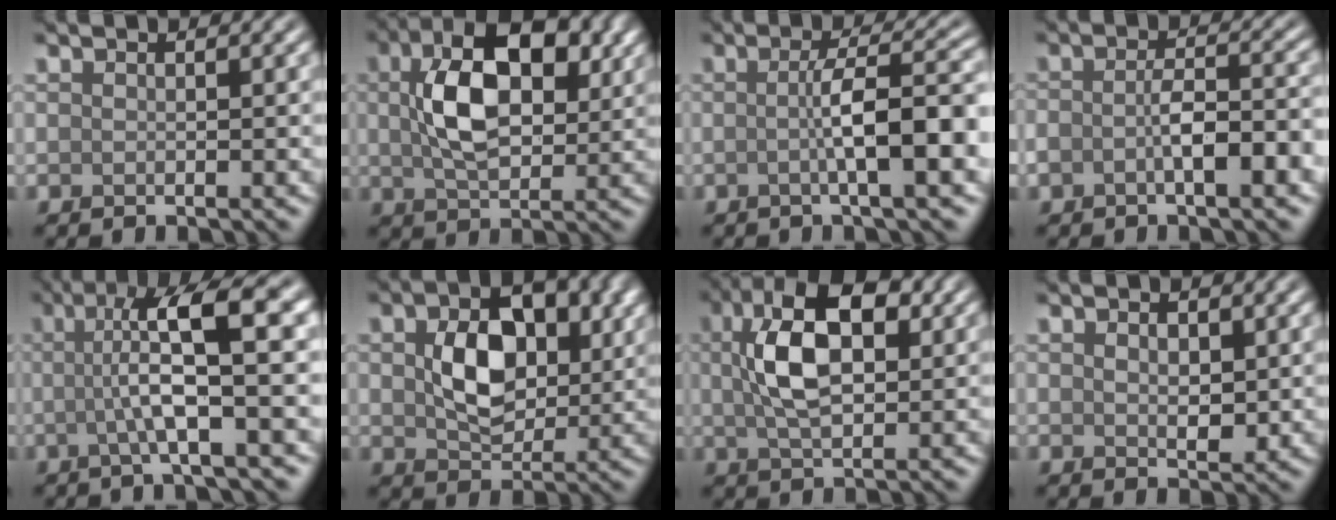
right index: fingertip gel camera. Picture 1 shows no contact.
{"total": 9.2, "force": [2.0, 5.3, 7.2], "torque": [-0.135, 0.010, 0.035]}
{"total": 6.4, "force": [-0.5, 1.2, 6.3], "torque": [-0.095, 0.010, -0.012]}
{"total": 4.6, "force": [-1.6, 1.7, 4.0], "torque": [-0.070, 0.008, -0.033]}
{"total": 7.5, "force": [0.6, 1.3, 7.4], "torque": [-0.117, 0.016, 0.004]}
{"total": 7.2, "force": [1.2, 4.7, 5.3], "torque": [-0.096, -0.002, 0.022]}
{"total": 8.4, "force": [2.0, 4.4, 6.9], "torque": [-0.131, 0.014, 0.030]}
{"total": 2.2, "force": [0.6, 1.3, 1.6], "torque": [-0.025, -0.004, 0.013]}